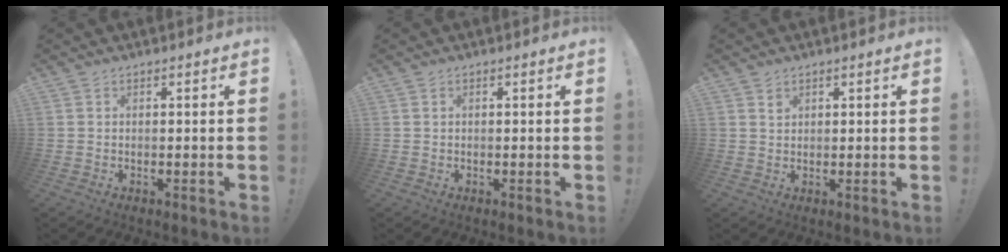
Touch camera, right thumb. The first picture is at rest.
{"total": 0.5, "force": [0.3, 0.4, 0.2], "torque": [-0.012, 0.005, 0.008]}
{"total": 1.5, "force": [1.0, 1.0, 0.3], "torque": [0.001, -0.003, 0.018]}